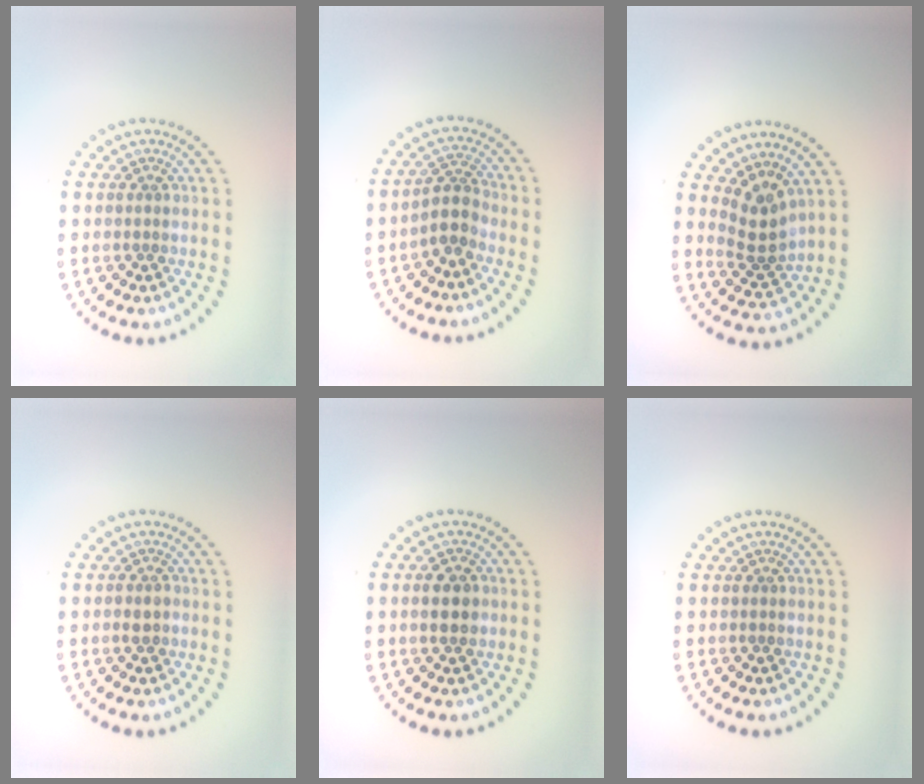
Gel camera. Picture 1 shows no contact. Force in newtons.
{"total": 2.5, "press": 2.0, "slide": 1.5}
{"total": 2.9, "press": 2.2, "slide": 1.9}
{"total": 1.2, "press": 1.1, "slide": 0.4}
{"total": 2.4, "press": 2.4, "slide": 0.1}
{"total": 0.0}